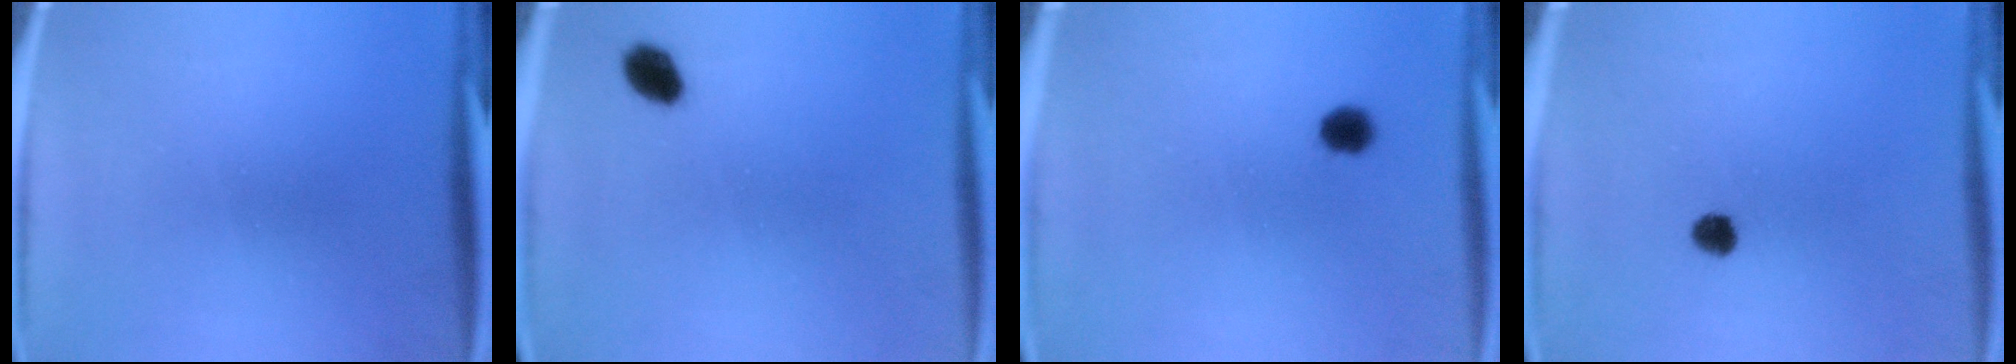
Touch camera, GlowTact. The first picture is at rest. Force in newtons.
{"total": 3.6}
{"total": 3.1}
{"total": 2.5}